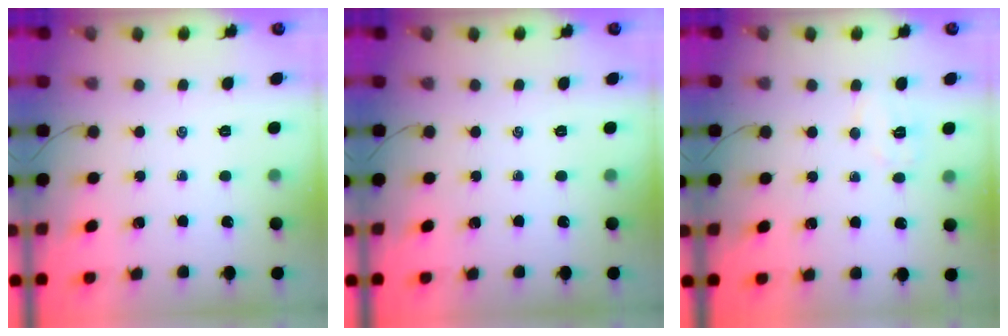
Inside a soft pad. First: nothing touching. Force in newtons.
{"total": 0.0}
{"total": 4.5, "press": 4.4, "slide": 1.0}